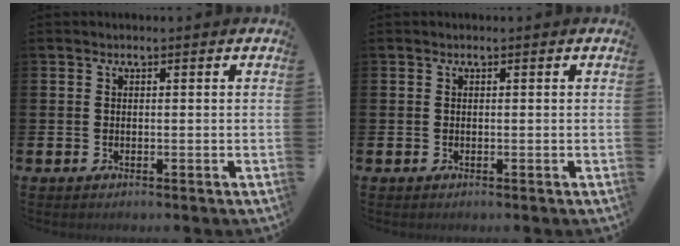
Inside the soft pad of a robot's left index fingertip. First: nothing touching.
{"total": 0.0}